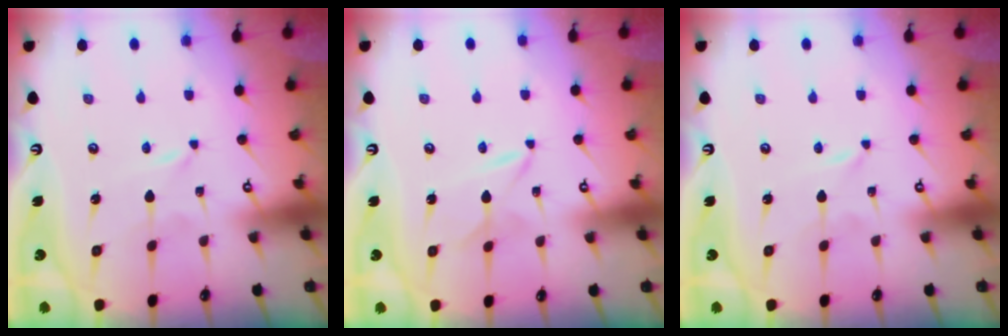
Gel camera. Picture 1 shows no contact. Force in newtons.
{"total": 4.4, "press": 4.4, "slide": 0.2}
{"total": 0.0}